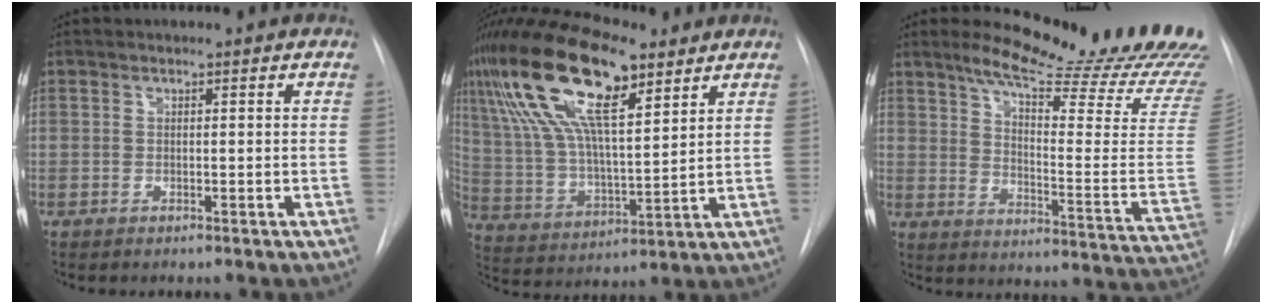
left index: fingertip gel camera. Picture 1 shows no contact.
{"total": 19.5, "force": [10.5, 5.6, 15.5], "torque": [-0.317, 0.035, 0.195]}
{"total": 24.1, "force": [20.6, 0.7, 12.5], "torque": [-0.183, -0.100, 0.262]}